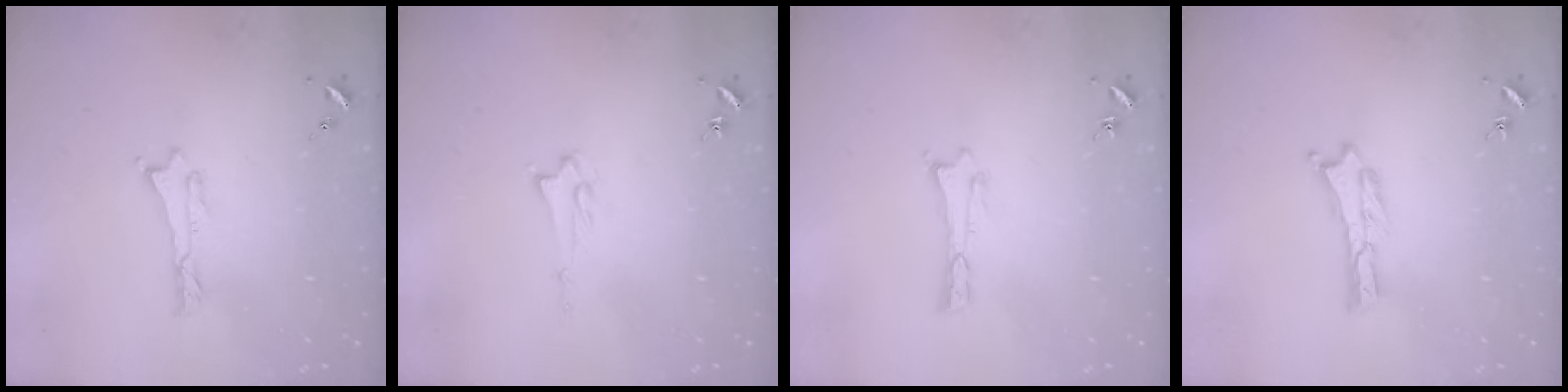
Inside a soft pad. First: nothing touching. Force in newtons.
{"total": 1.3, "press": 1.3, "slide": 0.2}
{"total": 0.0}
{"total": 0.0}